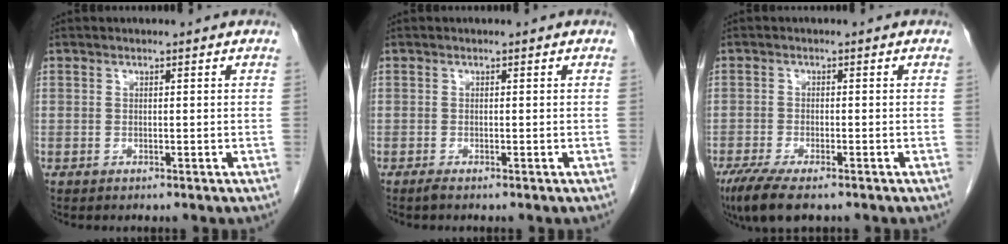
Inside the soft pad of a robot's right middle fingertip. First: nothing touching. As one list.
[{"total": 0.5, "force": [-0.4, -0.1, 0.3], "torque": [-0.008, -0.001, -0.009]}, {"total": 7.0, "force": [-4.9, 1.7, 4.7], "torque": [-0.083, -0.018, -0.080]}]